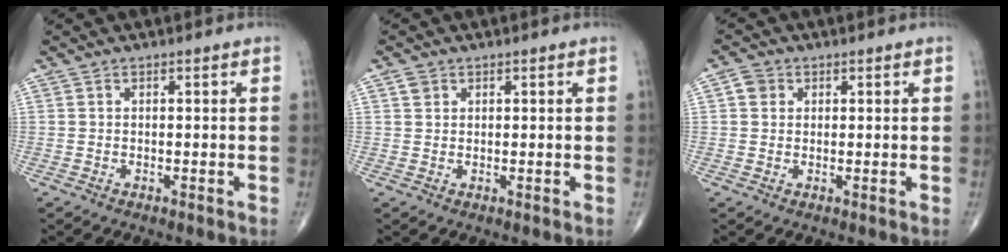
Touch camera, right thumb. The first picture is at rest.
{"total": 1.4, "force": [0.7, 1.1, 0.5], "torque": [-0.001, 0.001, 0.011]}
{"total": 2.5, "force": [0.7, 2.2, 1.0], "torque": [-0.008, 0.002, 0.008]}